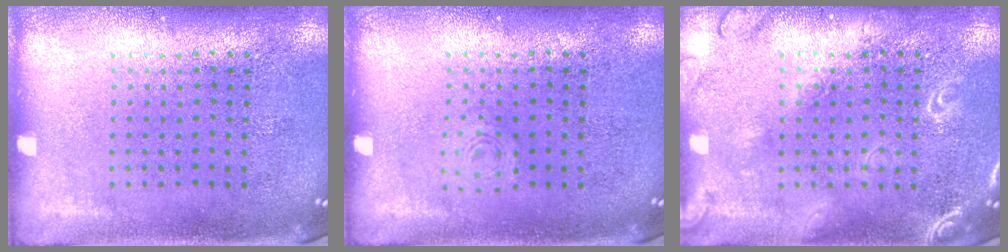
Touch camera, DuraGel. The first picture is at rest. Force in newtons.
{"total": 0.5, "press": 0.5, "slide": 0.2}
{"total": 1.7, "press": 1.7, "slide": 0.2}